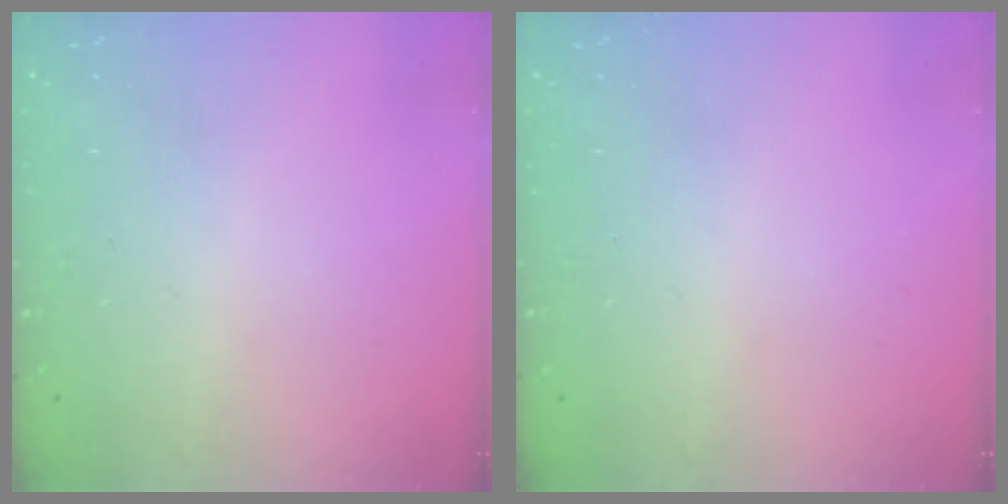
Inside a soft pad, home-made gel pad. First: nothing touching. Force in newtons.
{"total": 0.0}